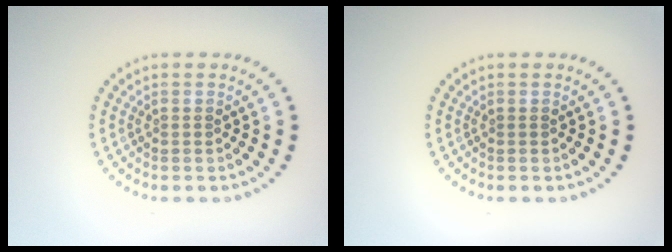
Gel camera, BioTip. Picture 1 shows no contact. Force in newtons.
{"total": 0.0}